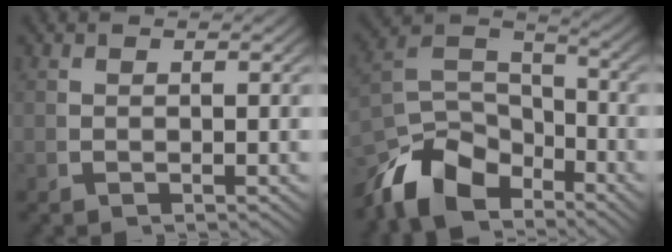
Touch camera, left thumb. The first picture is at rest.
{"total": 11.0, "force": [-3.5, 7.8, 6.9], "torque": [-0.139, -0.036, -0.053]}